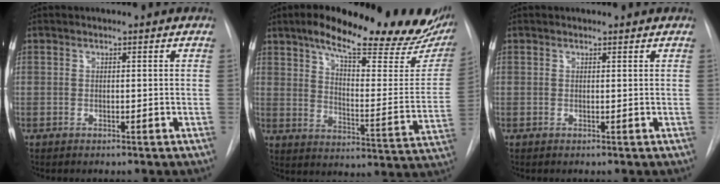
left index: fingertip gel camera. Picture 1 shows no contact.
{"total": 27.4, "force": [20.5, 6.9, 16.9], "torque": [-0.222, -0.019, 0.262]}
{"total": 0.0}